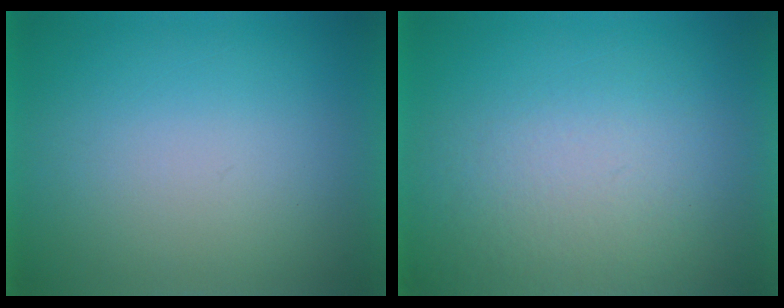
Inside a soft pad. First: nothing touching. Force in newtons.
{"total": 5.7}